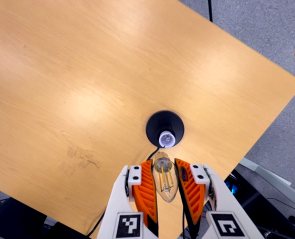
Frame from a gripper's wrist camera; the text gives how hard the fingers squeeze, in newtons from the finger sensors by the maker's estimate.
{"total": 19.5, "left": 21.5, "right": 17.6}